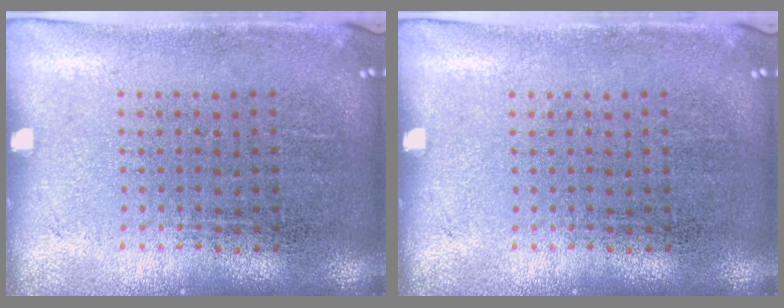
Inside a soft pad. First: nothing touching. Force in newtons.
{"total": 0.0}